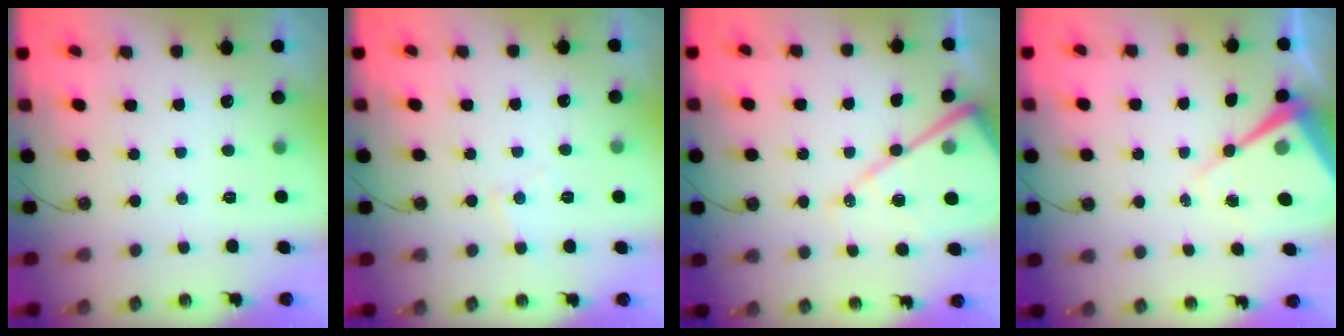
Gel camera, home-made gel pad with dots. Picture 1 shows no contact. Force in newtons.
{"total": 5.7, "press": 5.7, "slide": 0.8}
{"total": 15.5, "press": 15.4, "slide": 1.5}
{"total": 10.4, "press": 10.4, "slide": 0.8}